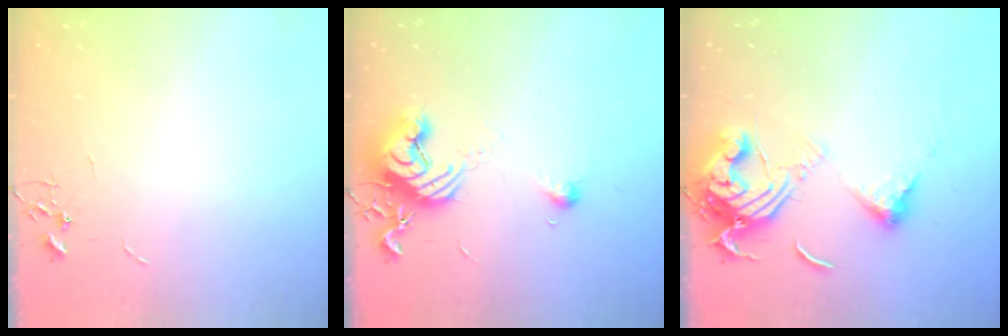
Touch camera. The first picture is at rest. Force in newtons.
{"total": 13.4, "press": 13.4, "slide": 1.2}
{"total": 16.5, "press": 16.4, "slide": 1.9}